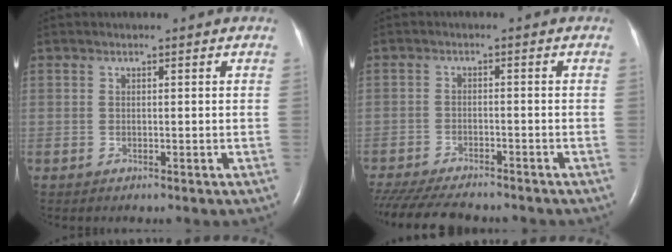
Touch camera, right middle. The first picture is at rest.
{"total": 13.4, "force": [-11.7, 2.9, 5.9], "torque": [-0.119, -0.025, -0.173]}